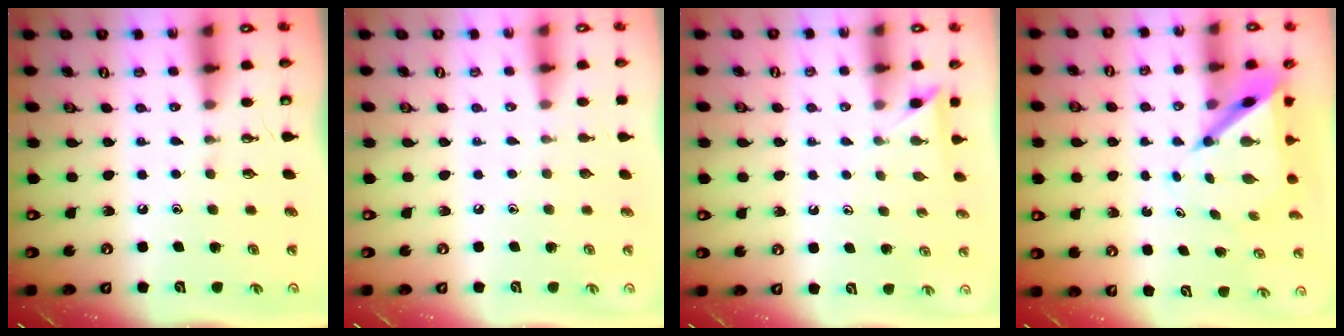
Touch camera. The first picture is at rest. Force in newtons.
{"total": 0.0}
{"total": 2.3, "press": 2.3, "slide": 0.2}
{"total": 5.6, "press": 5.6, "slide": 0.5}